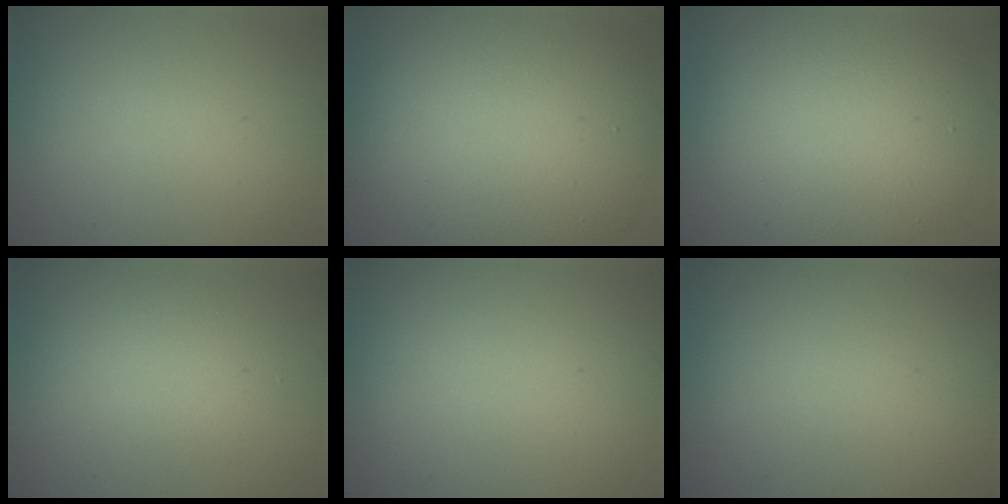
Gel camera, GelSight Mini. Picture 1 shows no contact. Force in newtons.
{"total": 11.4, "press": 11.4, "slide": 0.8}
{"total": 8.8, "press": 8.8, "slide": 0.7}
{"total": 2.7, "press": 2.7, "slide": 0.2}
{"total": 0.0}
{"total": 0.0}